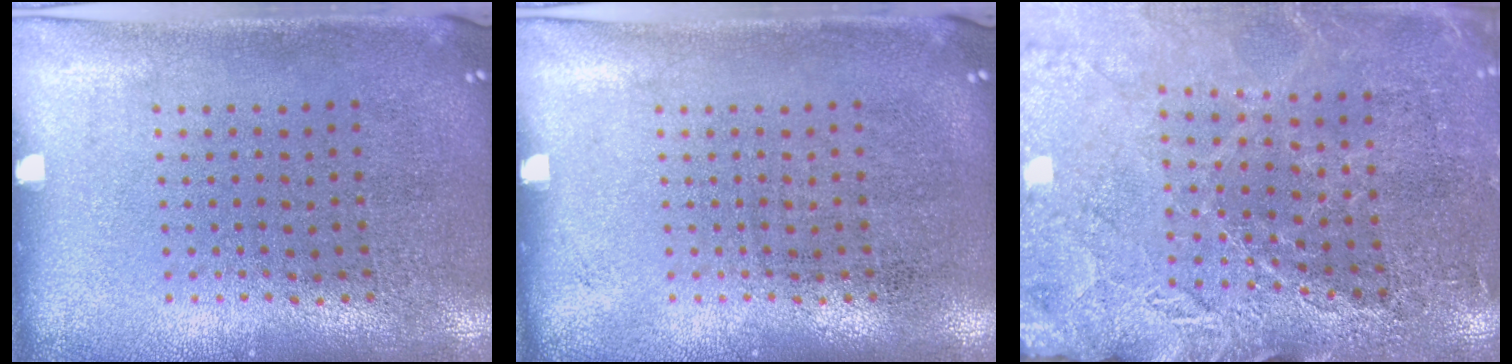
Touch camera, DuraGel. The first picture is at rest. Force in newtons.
{"total": 0.0}
{"total": 3.0, "press": 3.0, "slide": 0.1}